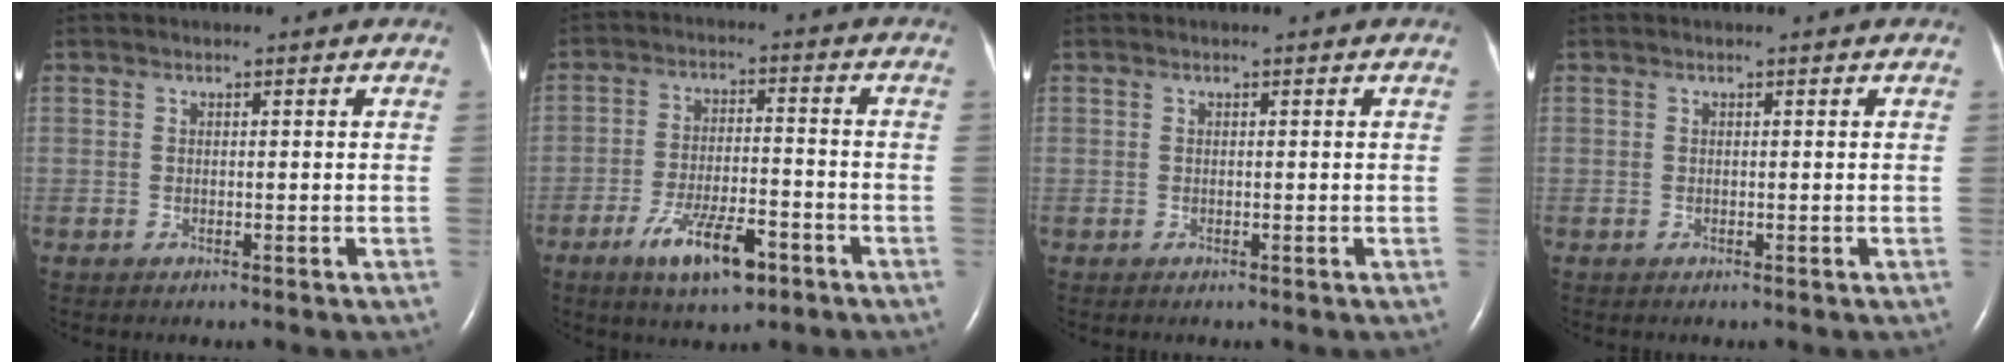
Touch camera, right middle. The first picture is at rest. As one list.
[{"total": 9.3, "force": [-5.4, 2.6, 7.2], "torque": [-0.135, -0.009, -0.088]}, {"total": 0.0}, {"total": 0.0}]